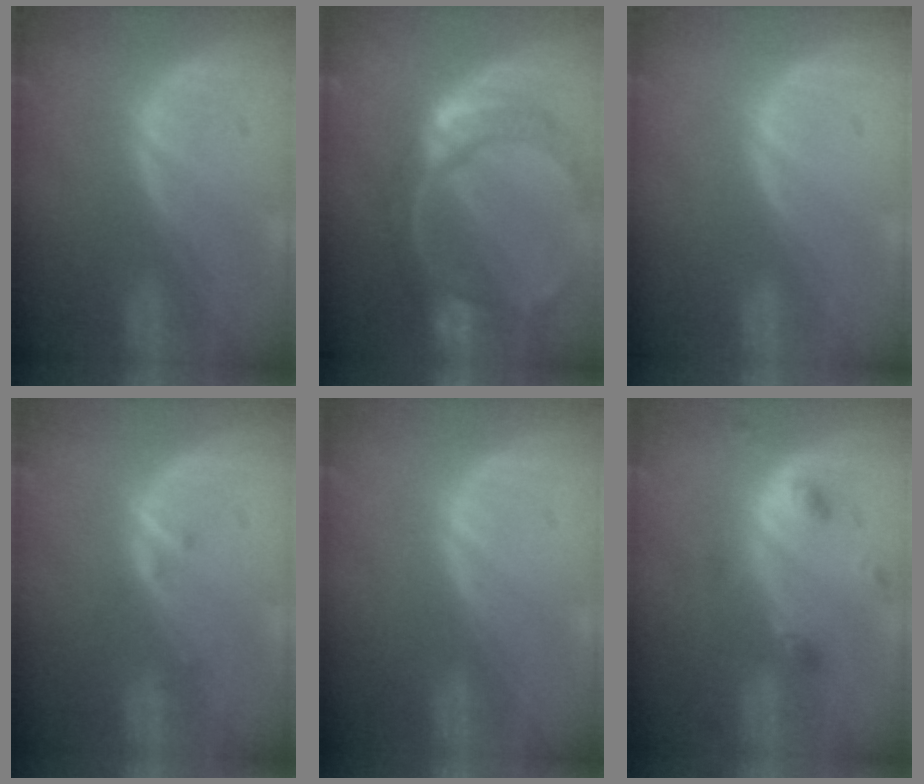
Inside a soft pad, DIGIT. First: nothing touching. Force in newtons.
{"total": 11.0, "press": 9.3, "slide": 5.9}
{"total": 0.0}
{"total": 1.1, "press": 1.1, "slide": 0.1}
{"total": 0.0}
{"total": 3.7, "press": 3.7, "slide": 0.4}